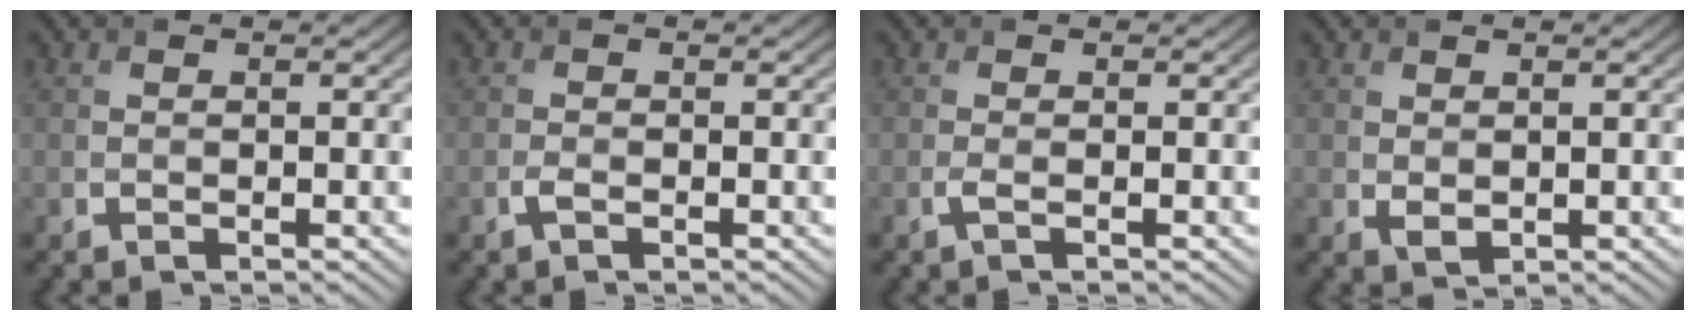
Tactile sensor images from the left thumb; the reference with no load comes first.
{"total": 0.9, "force": [-0.5, 0.3, 0.7], "torque": [-0.018, 0.000, -0.010]}
{"total": 0.9, "force": [-0.2, 0.1, 0.9], "torque": [-0.023, -0.001, -0.006]}
{"total": 1.3, "force": [0.4, 0.8, 0.9], "torque": [-0.020, -0.005, 0.013]}